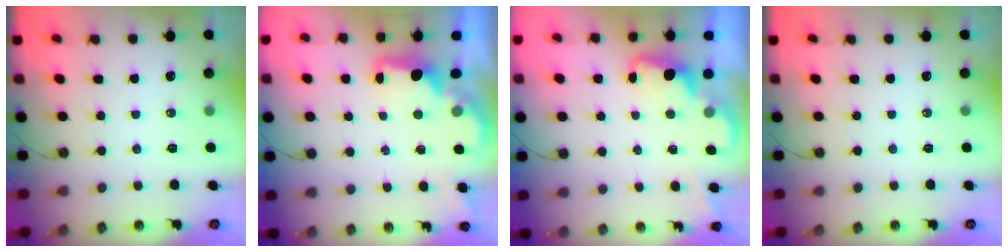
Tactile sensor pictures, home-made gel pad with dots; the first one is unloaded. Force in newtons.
{"total": 2.0, "press": 1.8, "slide": 0.8}
{"total": 2.0, "press": 1.9, "slide": 0.5}
{"total": 0.0}